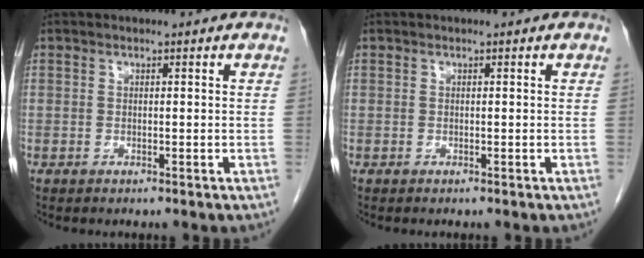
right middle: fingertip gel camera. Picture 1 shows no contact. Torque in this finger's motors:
{"motor_torque": [0.25, -0.03, -0.03, 0.00]}